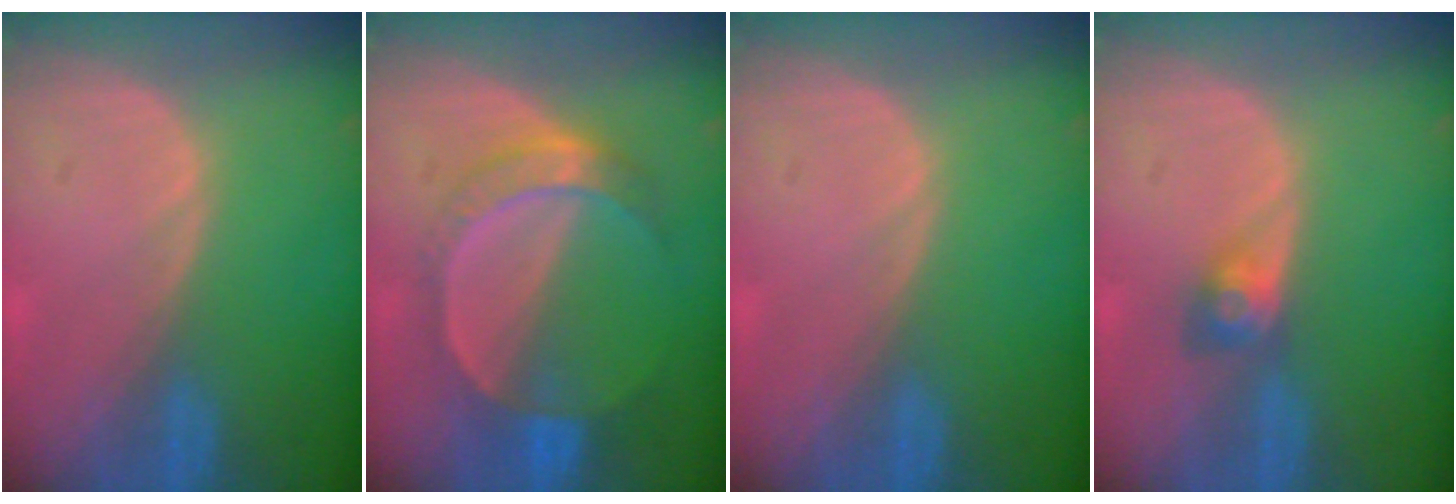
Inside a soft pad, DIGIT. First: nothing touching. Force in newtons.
{"total": 7.3, "press": 6.4, "slide": 3.4}
{"total": 0.0}
{"total": 3.0, "press": 2.6, "slide": 1.5}